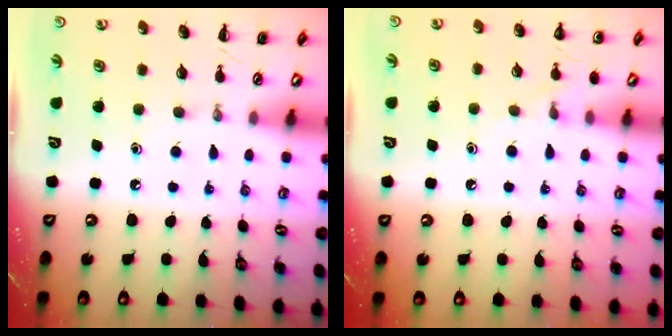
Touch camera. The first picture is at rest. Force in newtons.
{"total": 5.9, "press": 5.6, "slide": 1.9}